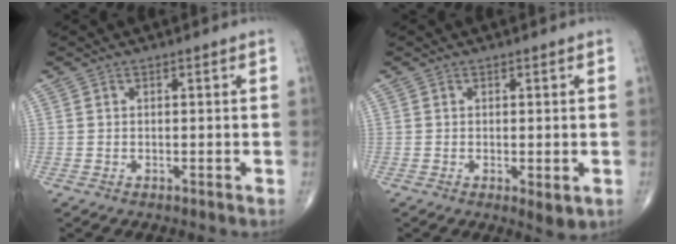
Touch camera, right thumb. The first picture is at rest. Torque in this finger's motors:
{"motor_torque": [-0.25, 0.31, -0.03, 0.00, -0.03]}